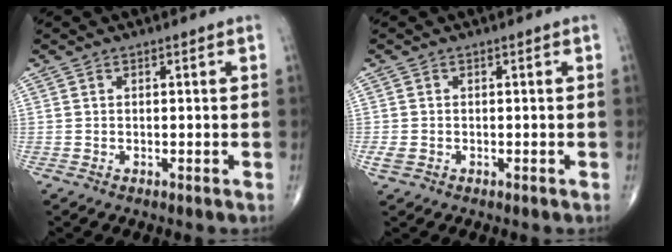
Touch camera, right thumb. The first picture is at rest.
{"total": 1.7, "force": [-0.5, 1.3, 1.0], "torque": [-0.020, 0.000, -0.009]}